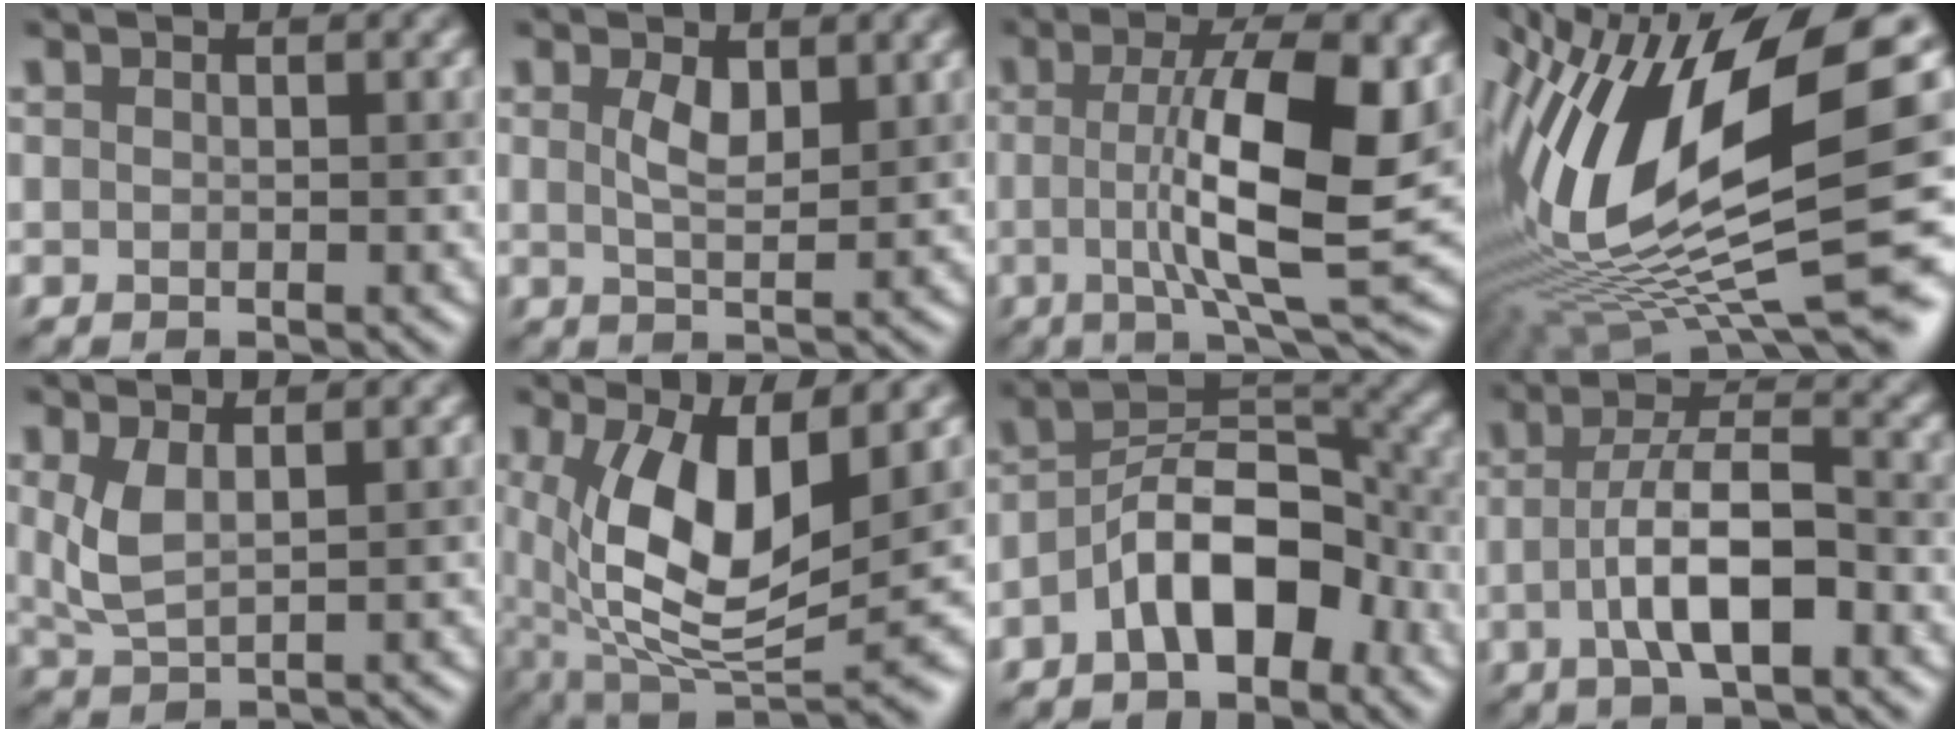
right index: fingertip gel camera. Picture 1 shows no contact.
{"total": 2.2, "force": [1.0, 0.8, 1.7], "torque": [-0.038, -0.003, 0.021]}
{"total": 10.7, "force": [0.4, 2.7, 10.4], "torque": [-0.160, -0.001, 0.007]}
{"total": 15.7, "force": [1.9, 4.4, 14.9], "torque": [-0.288, 0.008, 0.043]}
{"total": 2.9, "force": [1.2, 1.1, 2.4], "torque": [-0.060, -0.003, 0.029]}
{"total": 10.0, "force": [1.7, 3.7, 9.2], "torque": [-0.183, -0.018, 0.034]}
{"total": 7.8, "force": [-3.3, 4.0, 5.8], "torque": [-0.082, 0.019, -0.070]}
{"total": 6.2, "force": [-1.7, 2.0, 5.6], "torque": [-0.102, 0.007, -0.034]}